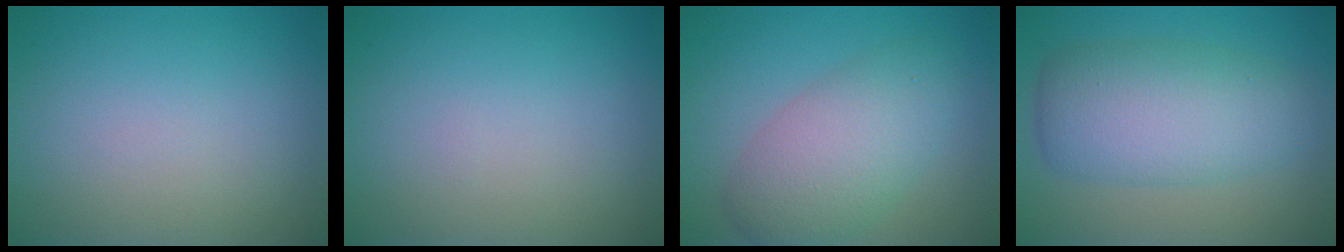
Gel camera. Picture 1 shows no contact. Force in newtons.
{"total": 0.0}
{"total": 6.0, "press": 6.0, "slide": 0.1}
{"total": 7.0, "press": 7.0, "slide": 0.1}